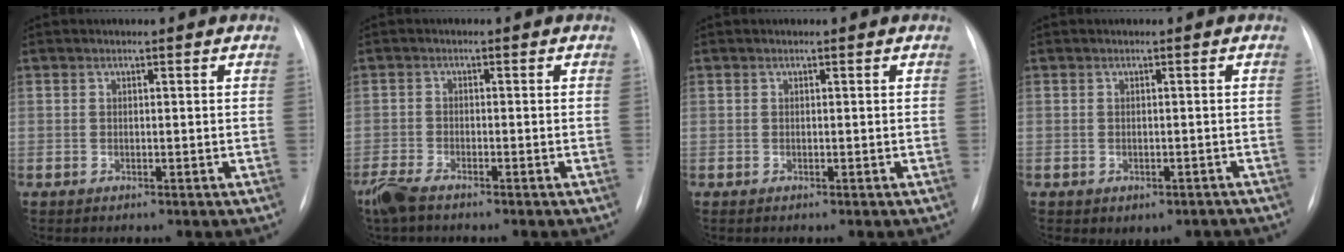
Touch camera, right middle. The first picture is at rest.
{"total": 4.1, "force": [-3.3, 0.9, 2.2], "torque": [-0.053, -0.011, -0.063]}
{"total": 0.0}
{"total": 3.9, "force": [-2.8, 2.3, 1.3], "torque": [-0.007, 0.014, -0.027]}